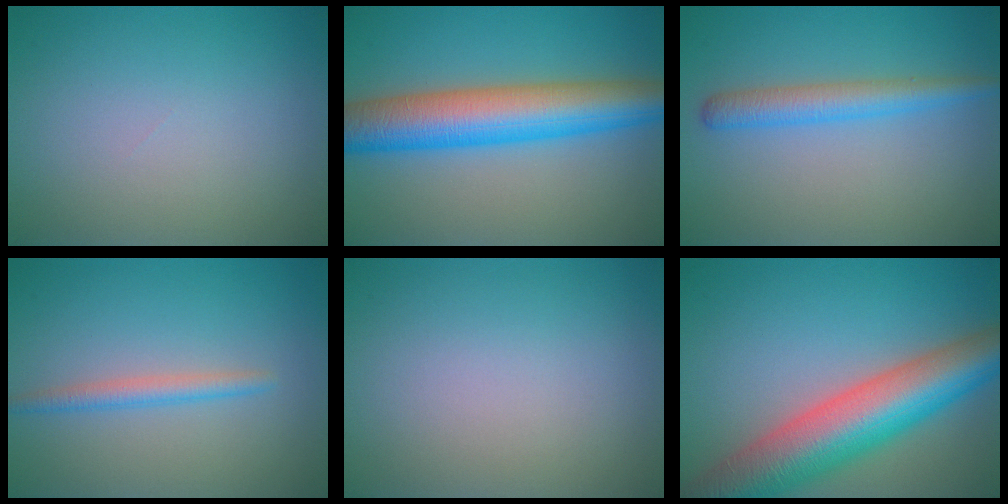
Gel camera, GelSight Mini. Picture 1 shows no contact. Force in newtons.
{"total": 9.3, "press": 9.3, "slide": 0.1}
{"total": 3.2, "press": 3.2, "slide": 0.1}
{"total": 1.9, "press": 1.9, "slide": 0.1}
{"total": 0.0}
{"total": 11.5, "press": 11.5, "slide": 0.5}